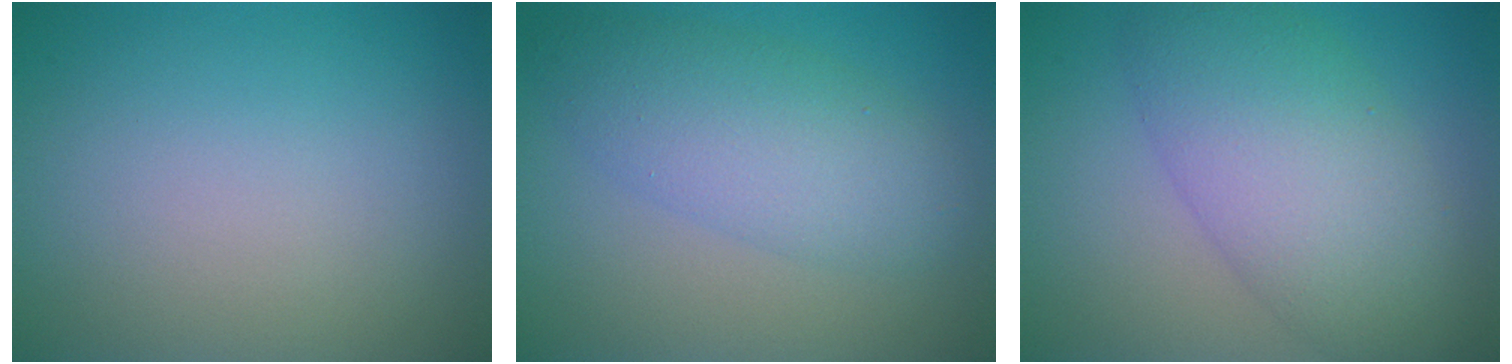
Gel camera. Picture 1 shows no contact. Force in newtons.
{"total": 5.4, "press": 5.4, "slide": 0.1}
{"total": 7.6, "press": 7.6, "slide": 0.1}